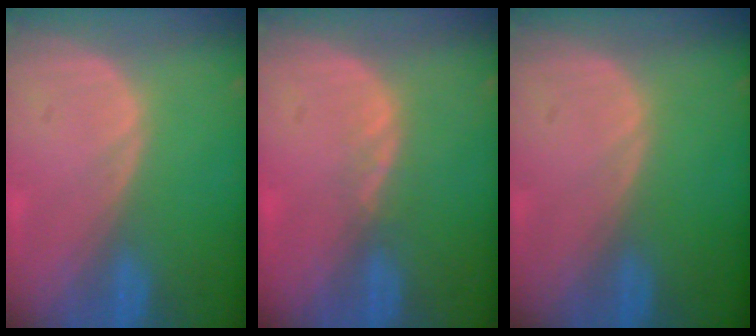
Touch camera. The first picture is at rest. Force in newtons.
{"total": 1.5, "press": 1.2, "slide": 0.8}
{"total": 0.0}